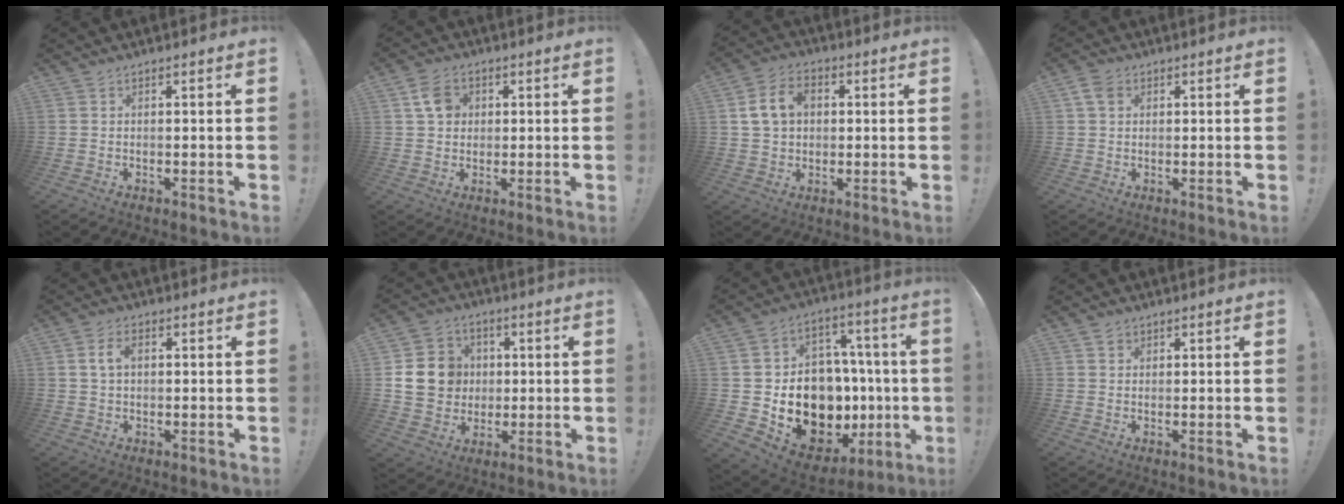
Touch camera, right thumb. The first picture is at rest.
{"total": 6.8, "force": [2.3, 5.6, 3.1], "torque": [-0.045, 0.004, 0.044]}
{"total": 10.3, "force": [2.7, 7.9, 6.1], "torque": [-0.093, 0.009, 0.055]}
{"total": 4.3, "force": [1.7, 3.2, 2.3], "torque": [-0.038, 0.002, 0.032]}
{"total": 5.0, "force": [1.2, 3.1, 3.7], "torque": [-0.066, 0.006, 0.021]}
{"total": 14.5, "force": [1.8, 12.9, 6.4], "torque": [-0.094, 0.002, 0.046]}
{"total": 18.7, "force": [-3.2, 15.1, 10.7], "torque": [-0.150, 0.007, 0.000]}
{"total": 1.4, "force": [1.1, 0.9, 0.2], "torque": [-0.002, -0.003, 0.021]}